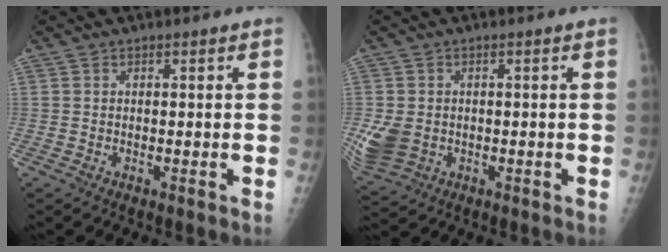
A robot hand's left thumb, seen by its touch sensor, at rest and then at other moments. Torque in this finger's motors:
{"motor_torque": [0.73, 0.73, 0.71, 0.16, 0.11]}